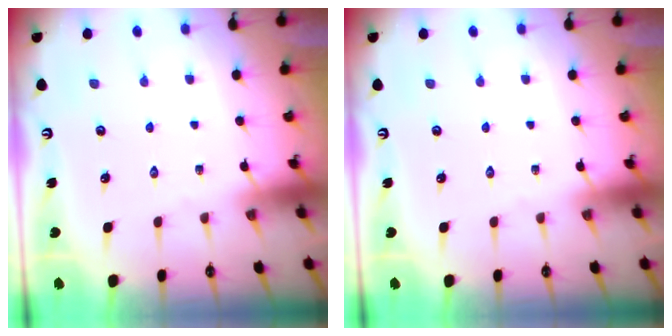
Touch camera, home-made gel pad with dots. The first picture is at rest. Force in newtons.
{"total": 0.0}